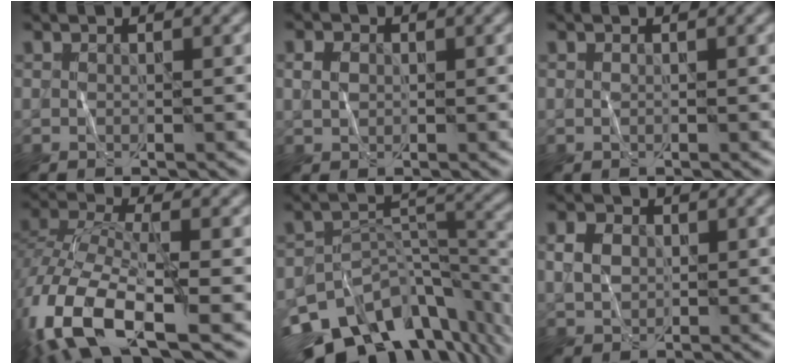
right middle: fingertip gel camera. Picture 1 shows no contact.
{"total": 1.7, "force": [0.3, 1.3, 0.9], "torque": [-0.020, 0.003, 0.005]}
{"total": 0.0}
{"total": 12.1, "force": [-6.0, 4.9, 9.4], "torque": [-0.206, -0.018, -0.120]}
{"total": 13.2, "force": [-8.6, 7.2, 6.9], "torque": [-0.133, -0.005, -0.122]}
{"total": 2.5, "force": [0.4, 2.0, 1.5], "torque": [-0.031, 0.002, 0.006]}